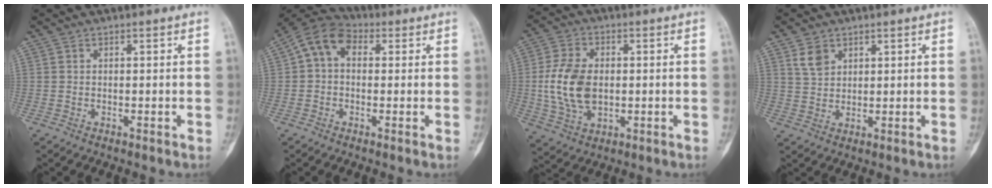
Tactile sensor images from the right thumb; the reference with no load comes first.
{"total": 8.5, "force": [1.4, 6.1, 5.7], "torque": [-0.090, 0.030, 0.011]}
{"total": 12.1, "force": [-0.1, 7.9, 9.1], "torque": [-0.174, 0.001, 0.004]}
{"total": 4.1, "force": [2.3, 2.9, 1.8], "torque": [-0.021, -0.012, 0.052]}